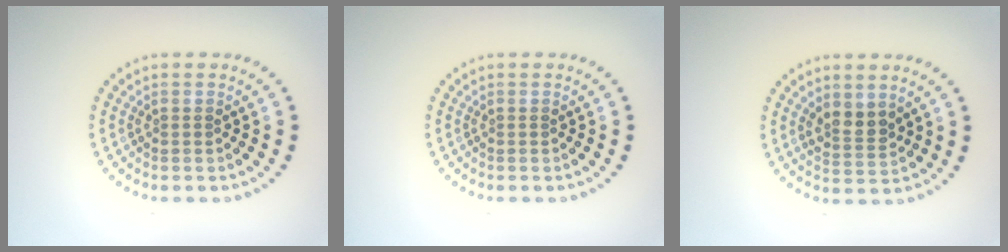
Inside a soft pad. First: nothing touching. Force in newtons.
{"total": 0.0}
{"total": 2.4, "press": 2.2, "slide": 1.0}